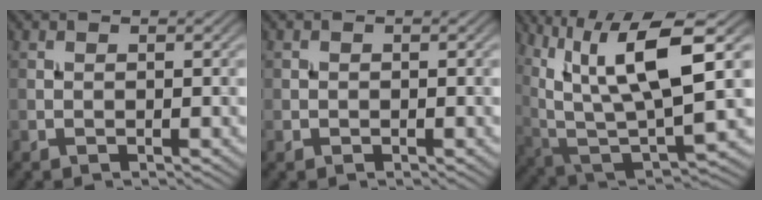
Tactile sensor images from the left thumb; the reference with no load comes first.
{"total": 0.8, "force": [-0.1, 0.8, 0.1], "torque": [0.000, -0.004, -0.004]}
{"total": 15.4, "force": [5.6, 5.4, 13.3], "torque": [-0.276, 0.001, 0.110]}